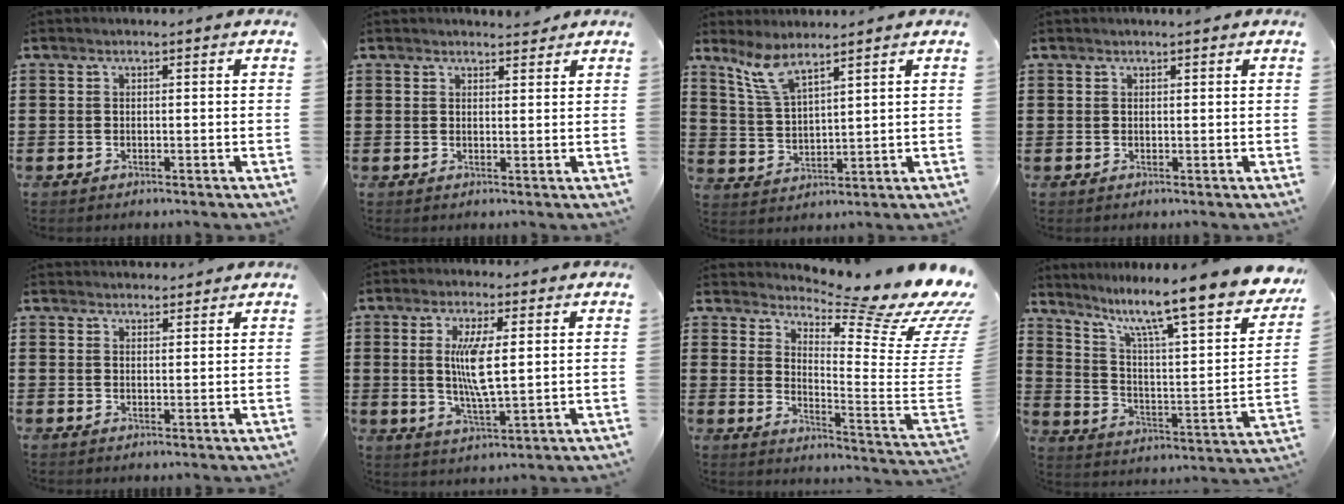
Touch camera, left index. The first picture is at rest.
{"total": 2.2, "force": [2.1, 0.6, 0.2], "torque": [-0.009, 0.001, 0.041]}
{"total": 6.3, "force": [5.0, 1.0, 3.7], "torque": [-0.087, -0.009, 0.091]}
{"total": 0.9, "force": [0.8, 0.3, 0.2], "torque": [-0.005, 0.002, 0.016]}
{"total": 2.0, "force": [2.0, 0.3, -0.1], "torque": [-0.003, -0.001, 0.039]}
{"total": 7.1, "force": [1.4, 1.7, 6.7], "torque": [-0.139, -0.001, 0.020]}
{"total": 9.6, "force": [7.7, 1.3, 5.6], "torque": [-0.092, -0.078, 0.122]}
{"total": 12.2, "force": [9.3, 1.6, 7.8], "torque": [-0.154, -0.076, 0.145]}